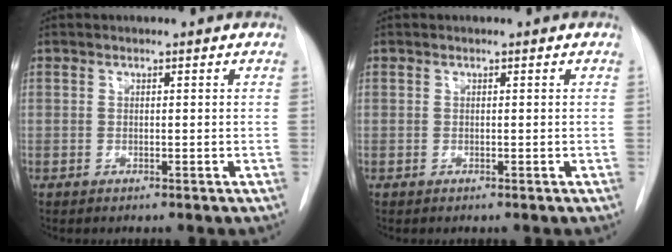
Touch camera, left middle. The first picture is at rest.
{"total": 0.0}